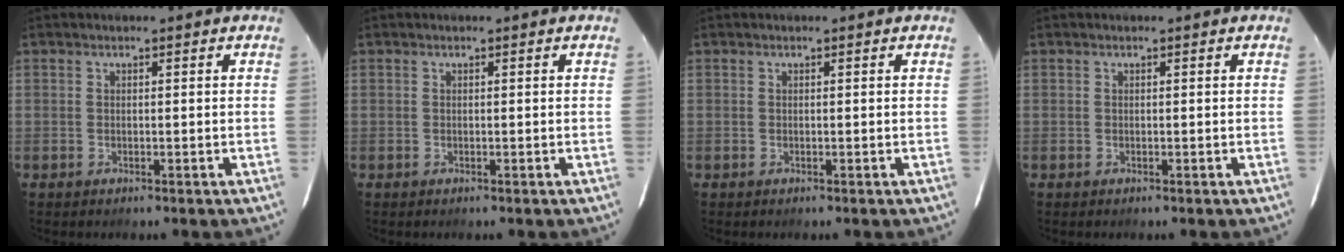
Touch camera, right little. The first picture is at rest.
{"total": 0.0}
{"total": 0.0}
{"total": 0.0}